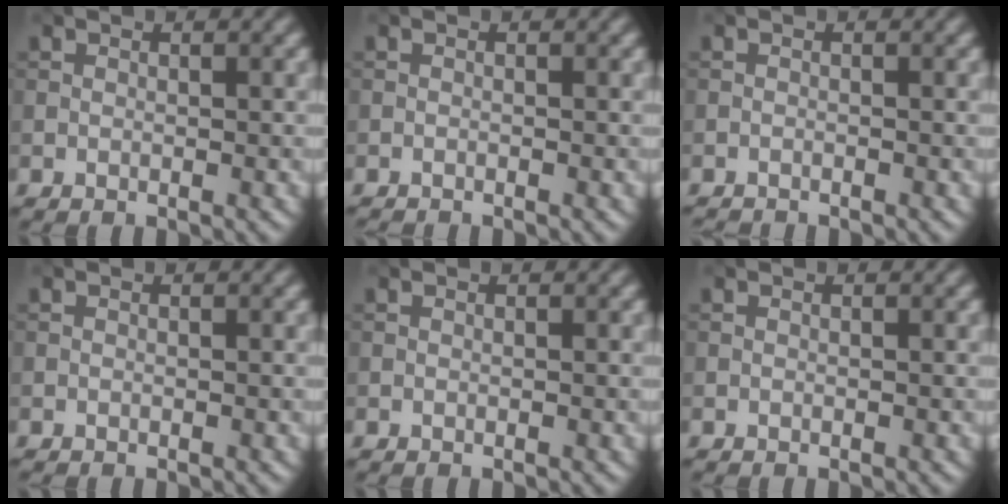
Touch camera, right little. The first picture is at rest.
{"total": 1.0, "force": [-1.0, 0.0, 0.0], "torque": [0.004, -0.006, -0.018]}
{"total": 1.4, "force": [-1.4, 0.1, 0.1], "torque": [0.004, -0.007, -0.025]}
{"total": 0.0}
{"total": 0.0}
{"total": 0.0}